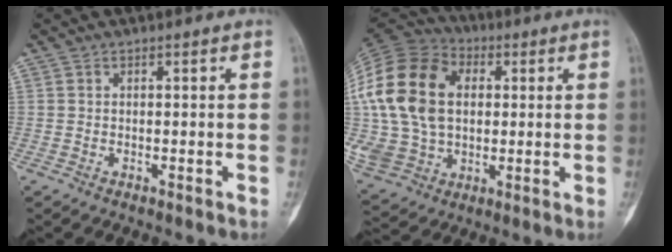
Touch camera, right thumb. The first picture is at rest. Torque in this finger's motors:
{"motor_torque": [0.34, 1.16, 2.09, -0.19, 0.64]}